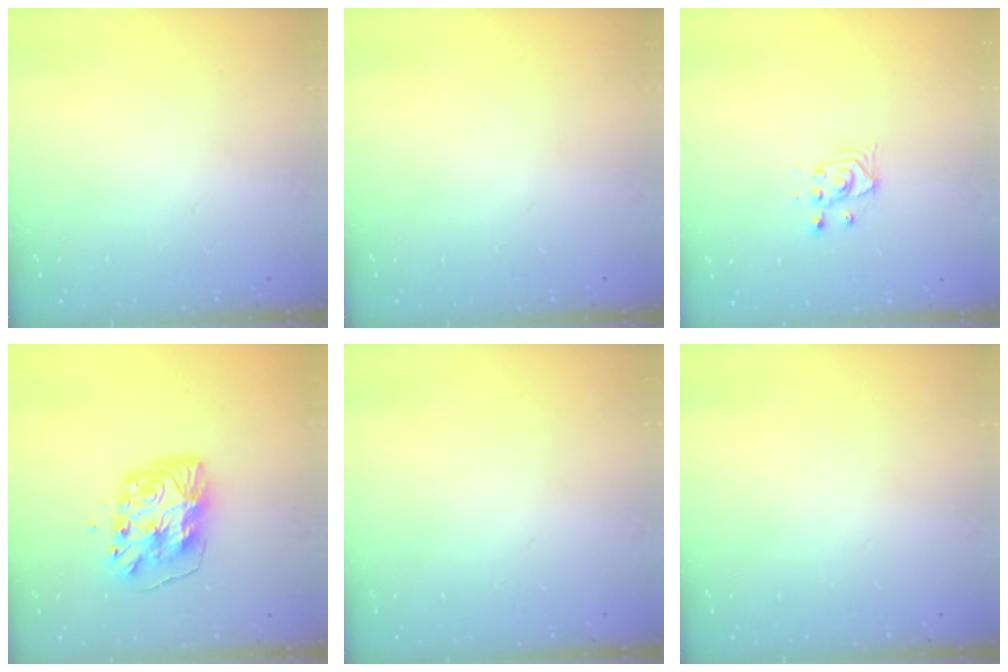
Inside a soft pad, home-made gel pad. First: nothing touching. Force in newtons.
{"total": 0.0}
{"total": 3.6, "press": 3.6, "slide": 0.3}
{"total": 11.3, "press": 11.3, "slide": 1.1}
{"total": 0.0}
{"total": 0.0}